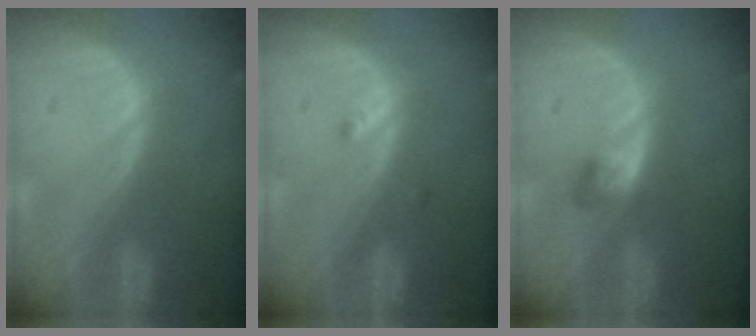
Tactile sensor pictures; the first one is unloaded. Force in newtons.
{"total": 1.6, "press": 1.3, "slide": 0.8}
{"total": 2.8, "press": 2.5, "slide": 1.2}